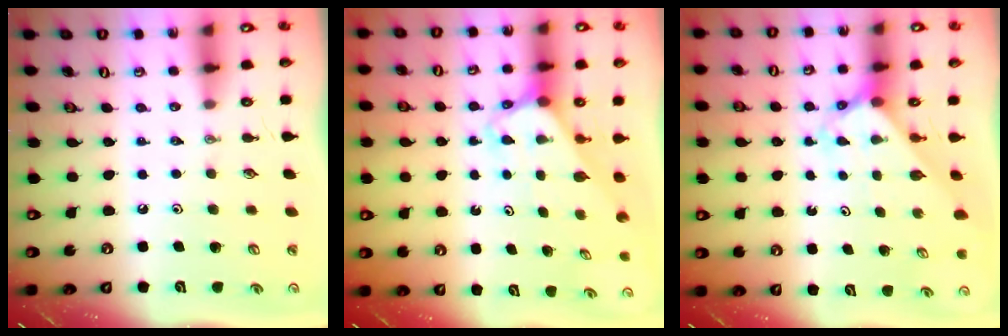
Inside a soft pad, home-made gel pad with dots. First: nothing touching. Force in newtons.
{"total": 2.8, "press": 2.8, "slide": 0.2}
{"total": 2.7, "press": 2.7, "slide": 0.1}